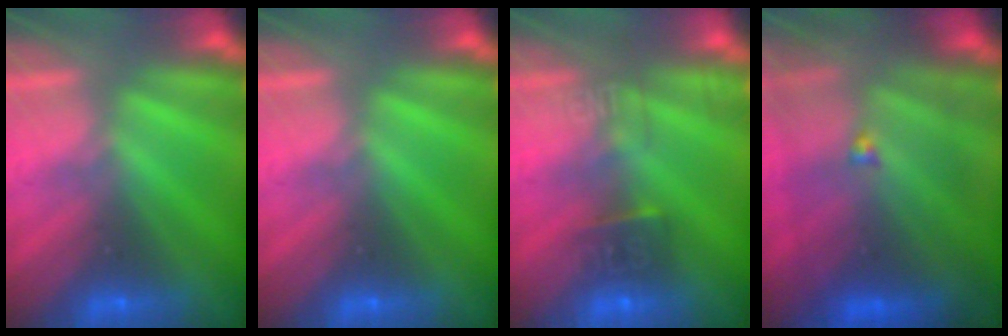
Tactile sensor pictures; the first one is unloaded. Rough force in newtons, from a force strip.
{"total": 0.0}
{"total": 10.8}
{"total": 7.5}